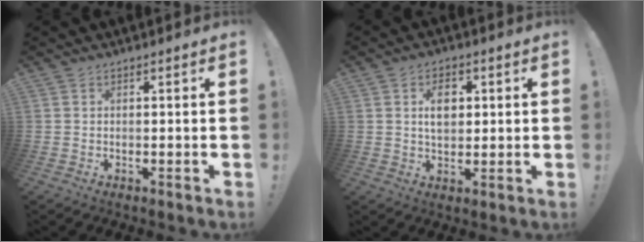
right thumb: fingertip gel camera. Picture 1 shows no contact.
{"total": 6.9, "force": [1.6, 4.8, 4.7], "torque": [-0.071, 0.004, 0.026]}